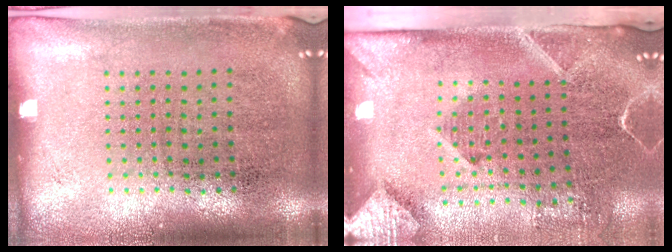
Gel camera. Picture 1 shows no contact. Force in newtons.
{"total": 2.8, "press": 2.1, "slide": 1.9}